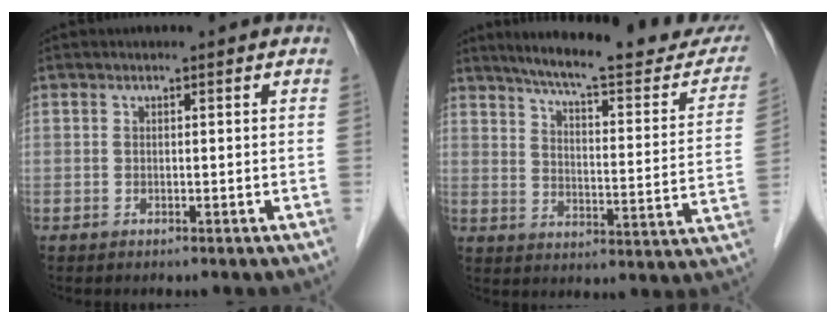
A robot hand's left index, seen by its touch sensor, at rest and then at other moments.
{"total": 22.2, "force": [19.8, 2.8, 9.7], "torque": [-0.129, -0.050, 0.248]}